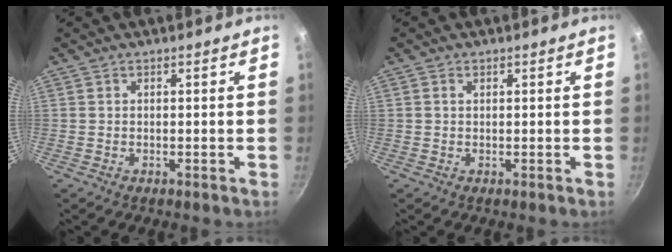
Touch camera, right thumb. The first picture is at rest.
{"total": 0.9, "force": [0.3, 0.7, 0.6], "torque": [-0.008, 0.003, 0.005]}